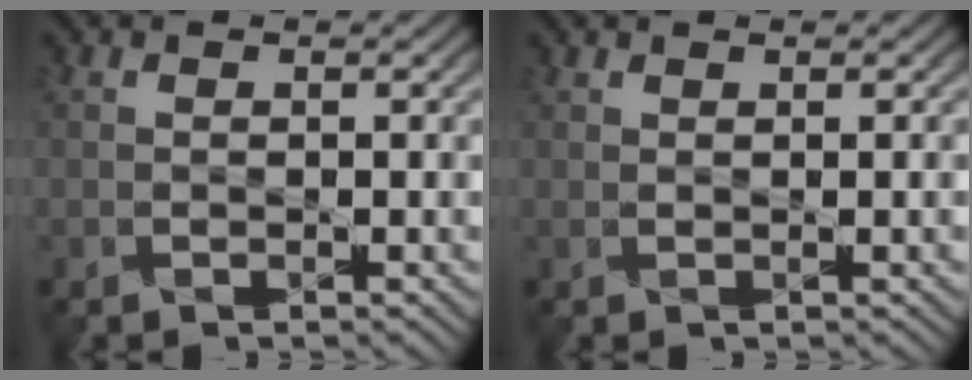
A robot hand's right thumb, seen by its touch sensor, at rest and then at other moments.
{"total": 1.0, "force": [0.5, -0.2, 0.8], "torque": [-0.016, 0.005, 0.012]}